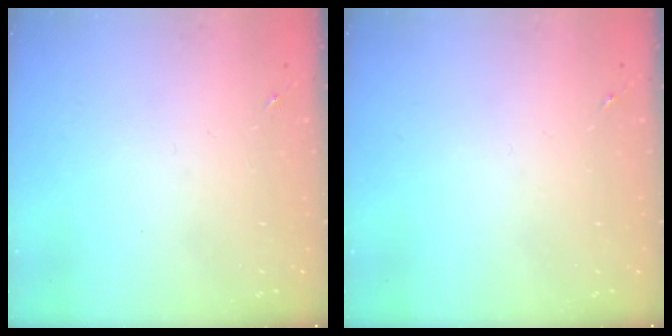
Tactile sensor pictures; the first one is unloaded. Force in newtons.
{"total": 0.0}